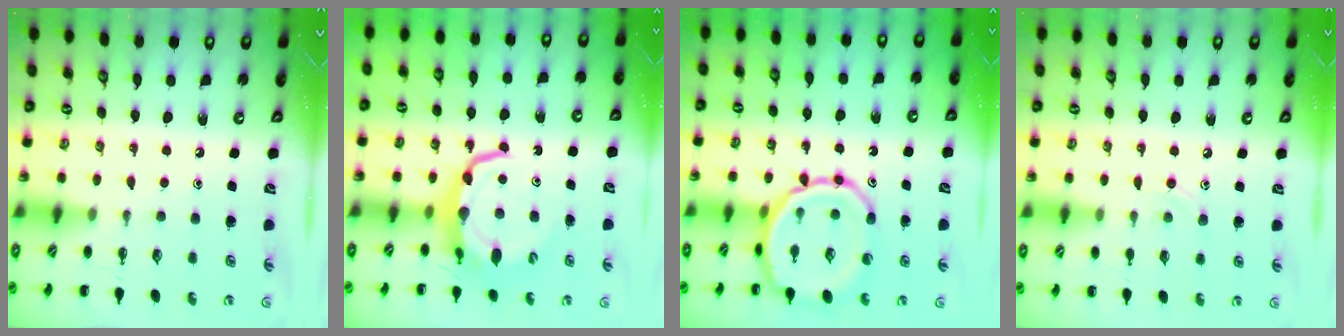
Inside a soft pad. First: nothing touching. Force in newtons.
{"total": 8.1, "press": 8.0, "slide": 1.2}
{"total": 14.6, "press": 14.5, "slide": 1.8}
{"total": 5.4, "press": 5.1, "slide": 1.8}